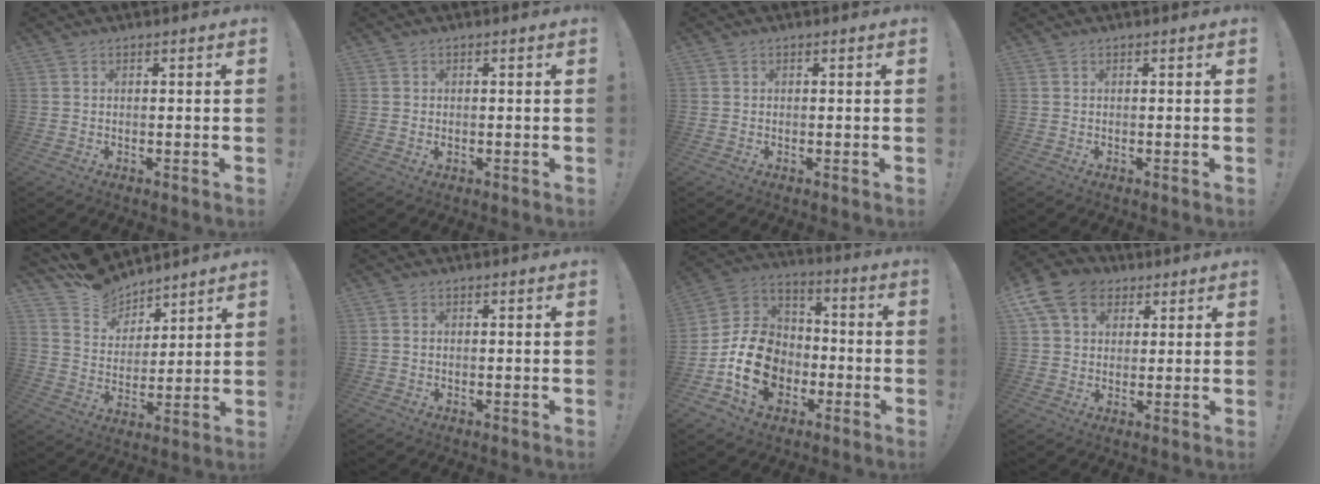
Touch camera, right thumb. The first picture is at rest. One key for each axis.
{"total": 0.6, "fx": 0.1, "fy": 0.6, "fz": 0.2, "tx": 0.001, "ty": 0.001, "tz": 0.000}
{"total": 0.0}
{"total": 0.0}
{"total": 11.5, "fx": 9.7, "fy": 5.8, "fz": 1.8, "tx": -0.041, "ty": -0.086, "tz": 0.184}
{"total": 0.6, "fx": 0.2, "fy": 0.5, "fz": 0.4, "tx": -0.003, "ty": 0.000, "tz": 0.002}
{"total": 18.1, "fx": -5.7, "fy": 14.0, "fz": 10.0, "tx": -0.173, "ty": 0.037, "tz": -0.088}
{"total": 13.0, "fx": 5.6, "fy": 10.0, "fz": 6.1, "tx": -0.108, "ty": -0.016, "tz": 0.113}